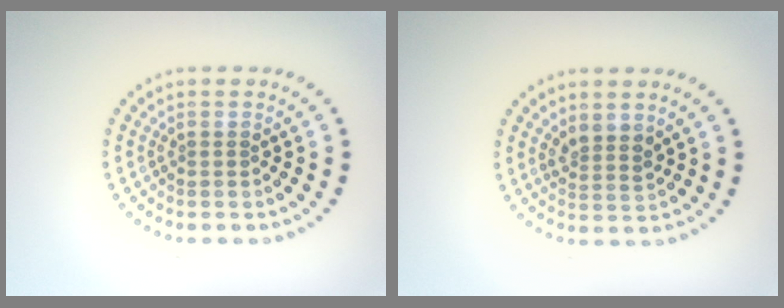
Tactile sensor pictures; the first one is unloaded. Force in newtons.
{"total": 1.9, "press": 1.6, "slide": 1.1}